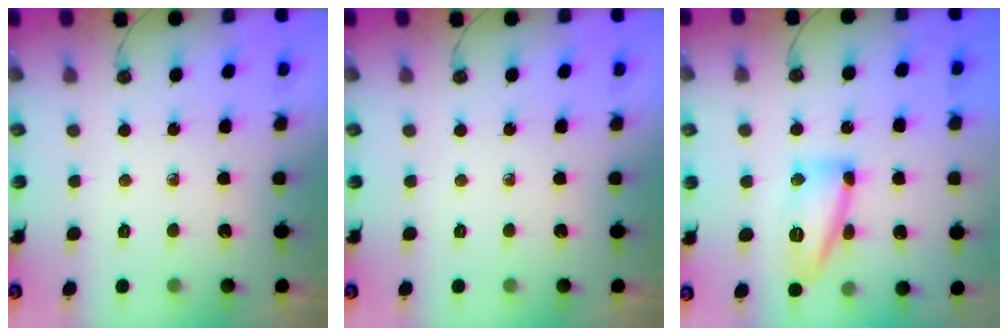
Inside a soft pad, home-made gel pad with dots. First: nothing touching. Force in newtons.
{"total": 0.0}
{"total": 15.2, "press": 15.1, "slide": 1.2}